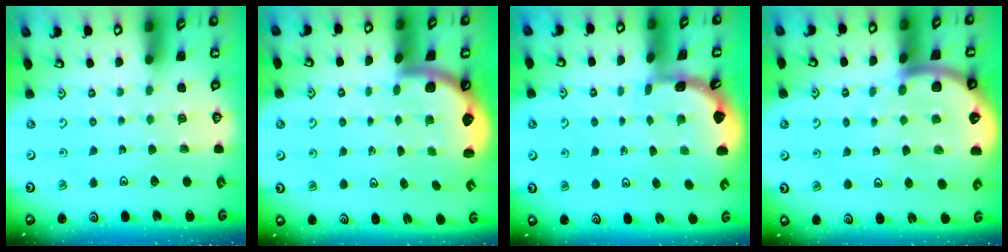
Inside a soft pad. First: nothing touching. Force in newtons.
{"total": 2.2, "press": 2.2, "slide": 0.3}
{"total": 1.6, "press": 1.6, "slide": 0.2}
{"total": 8.1, "press": 8.0, "slide": 1.0}